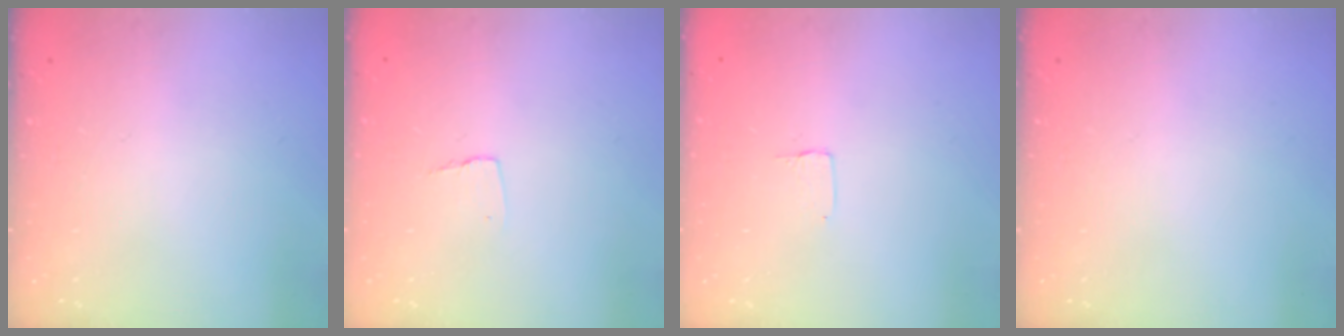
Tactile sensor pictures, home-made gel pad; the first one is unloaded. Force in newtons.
{"total": 4.1, "press": 4.1, "slide": 0.2}
{"total": 3.1, "press": 3.1, "slide": 0.2}
{"total": 0.0}